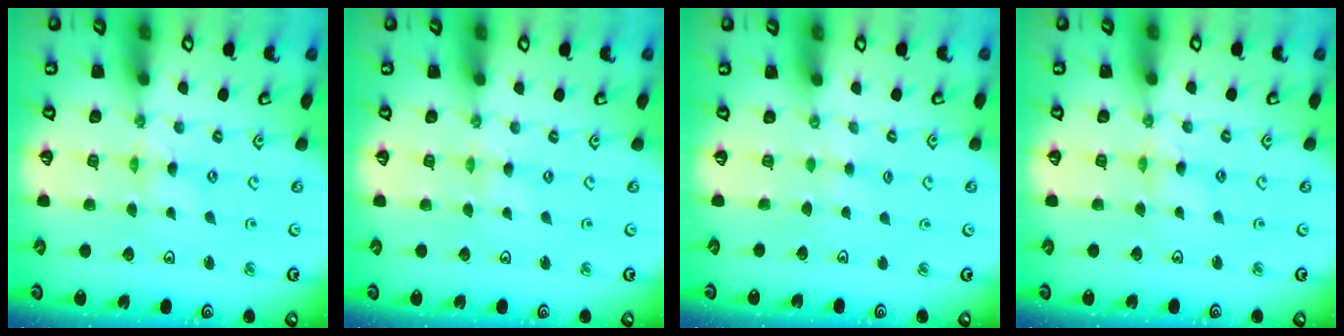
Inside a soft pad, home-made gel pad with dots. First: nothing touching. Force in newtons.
{"total": 0.0}
{"total": 2.0, "press": 1.9, "slide": 0.4}
{"total": 1.5, "press": 1.4, "slide": 0.3}